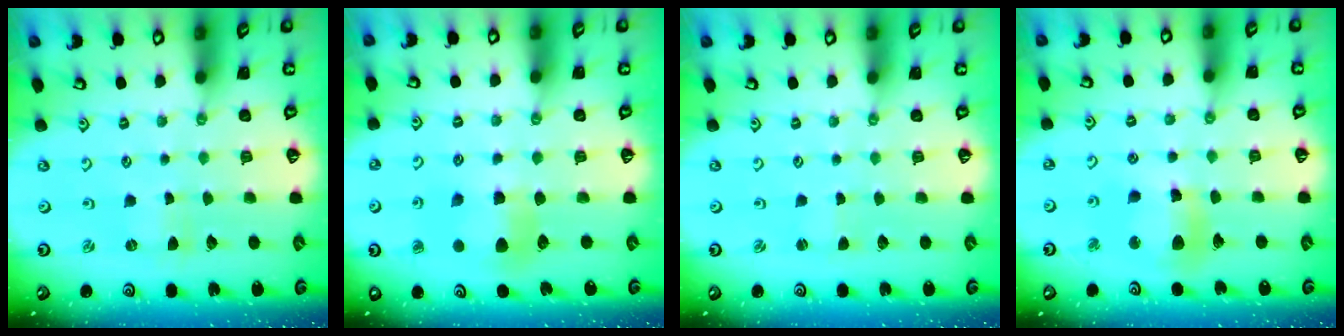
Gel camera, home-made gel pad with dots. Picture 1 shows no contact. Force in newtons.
{"total": 7.5, "press": 7.5, "slide": 0.3}
{"total": 0.0}
{"total": 10.4, "press": 10.2, "slide": 2.0}